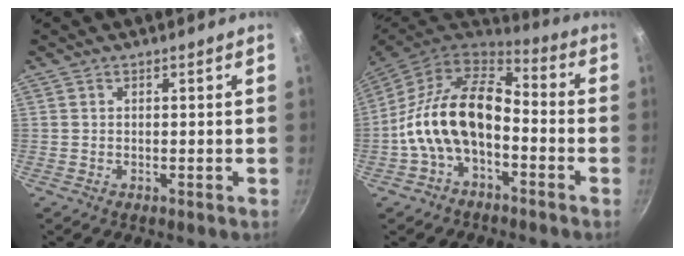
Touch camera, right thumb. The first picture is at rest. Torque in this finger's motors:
{"motor_torque": [2.56, 2.44, 1.88, -0.89, 0.21]}